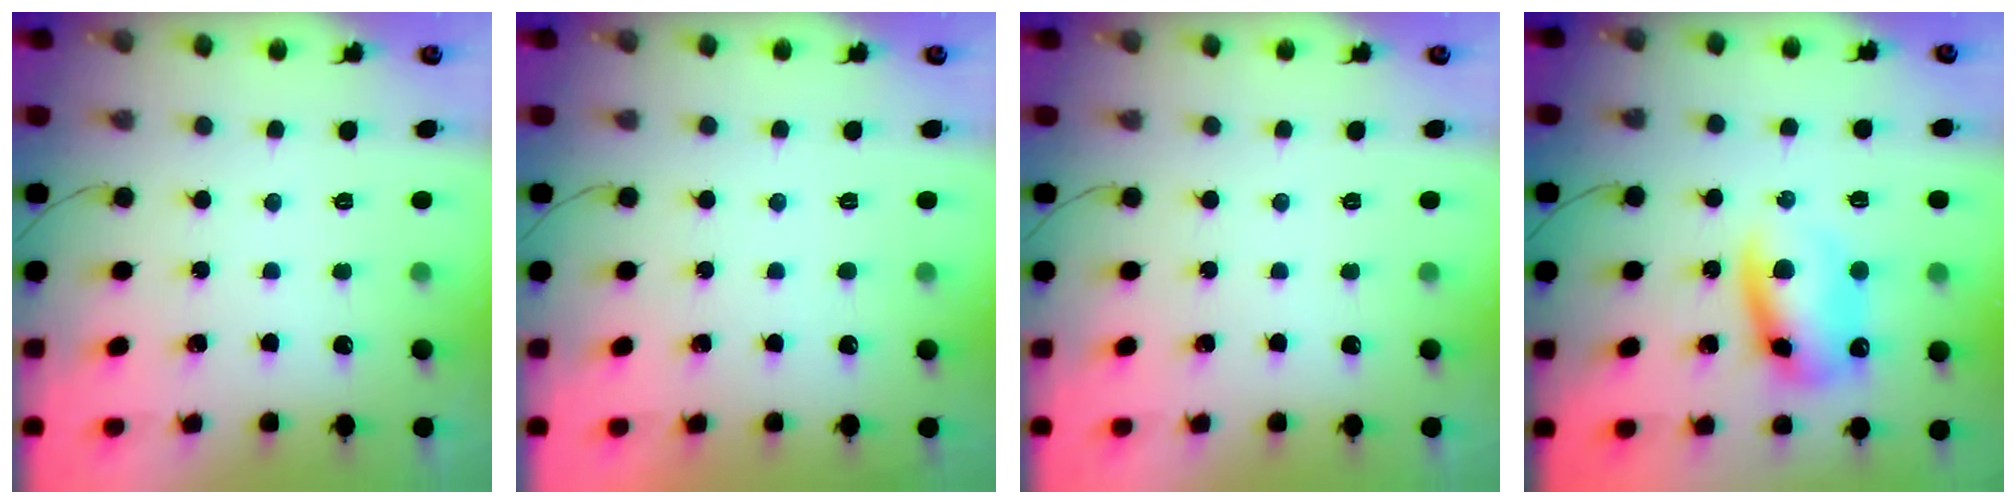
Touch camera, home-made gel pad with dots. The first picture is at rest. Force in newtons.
{"total": 1.0, "press": 1.0, "slide": 0.2}
{"total": 0.0}
{"total": 11.5, "press": 11.3, "slide": 1.7}